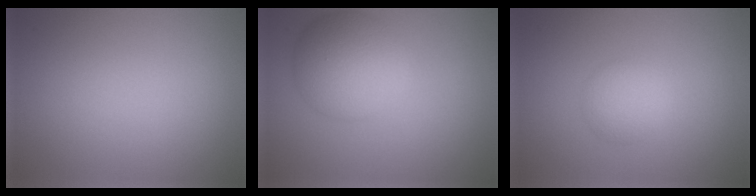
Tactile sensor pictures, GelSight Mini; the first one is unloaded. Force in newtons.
{"total": 6.0, "press": 6.0, "slide": 0.1}
{"total": 2.4, "press": 2.4, "slide": 0.1}